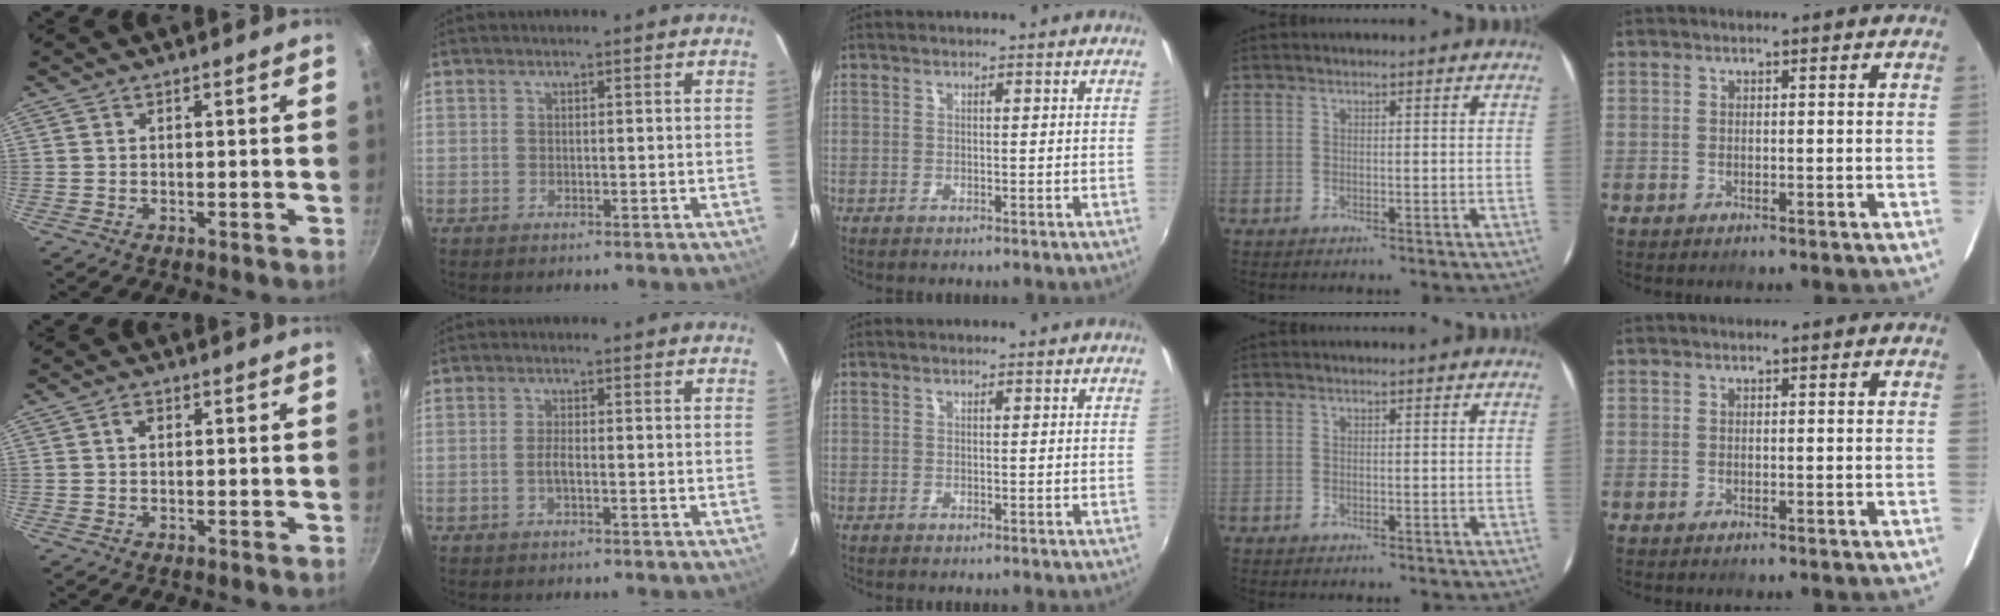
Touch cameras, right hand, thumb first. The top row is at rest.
{"thumb": {"total": 1.5, "force": [0.4, 1.1, 1.0], "torque": [-0.015, 0.004, 0.004]}, "index": {"total": 1.7, "force": [-0.6, 0.5, 1.5], "torque": [-0.032, -0.001, -0.012]}}